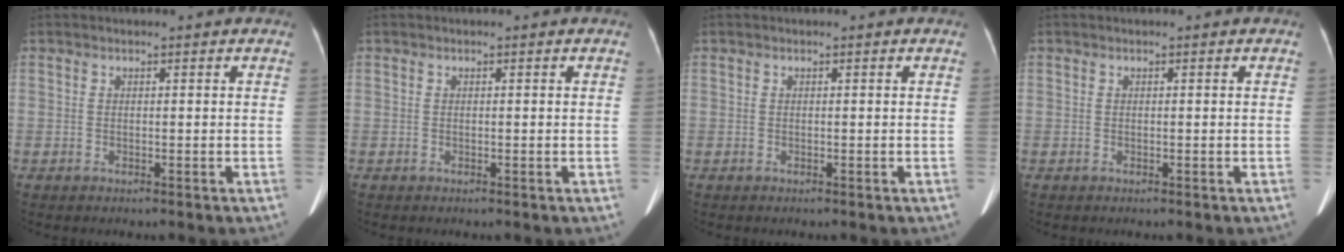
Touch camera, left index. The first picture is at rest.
{"total": 0.0}
{"total": 0.0}
{"total": 0.0}